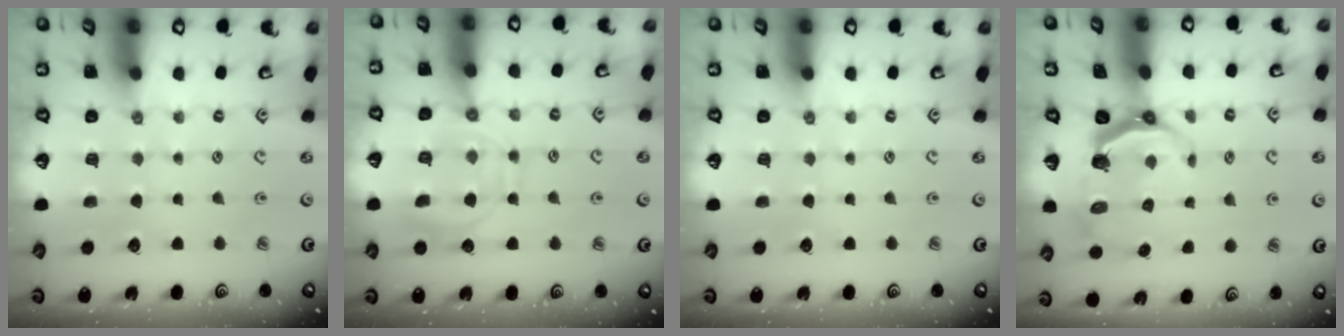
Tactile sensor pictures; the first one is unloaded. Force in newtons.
{"total": 10.9, "press": 10.9, "slide": 1.0}
{"total": 0.0}
{"total": 4.7, "press": 3.4, "slide": 3.2}